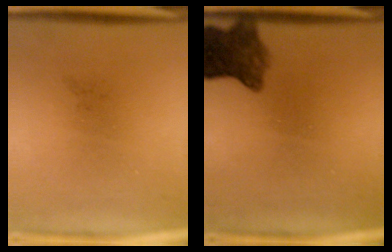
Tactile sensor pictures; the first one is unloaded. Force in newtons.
{"total": 7.0}